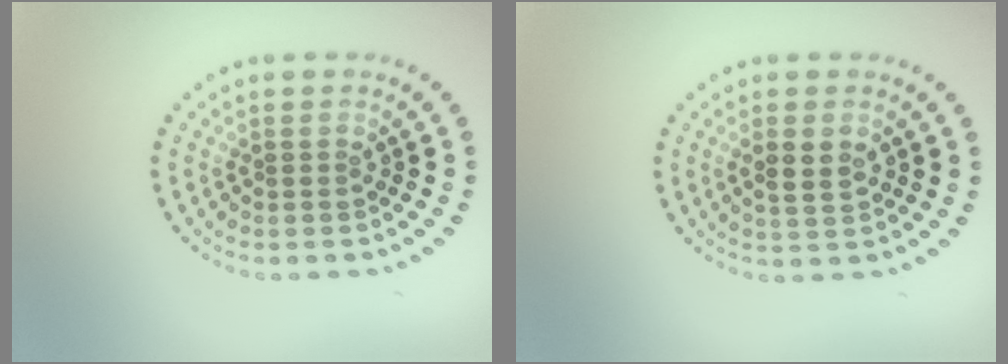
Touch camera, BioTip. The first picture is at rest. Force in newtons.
{"total": 2.1, "press": 2.0, "slide": 0.5}